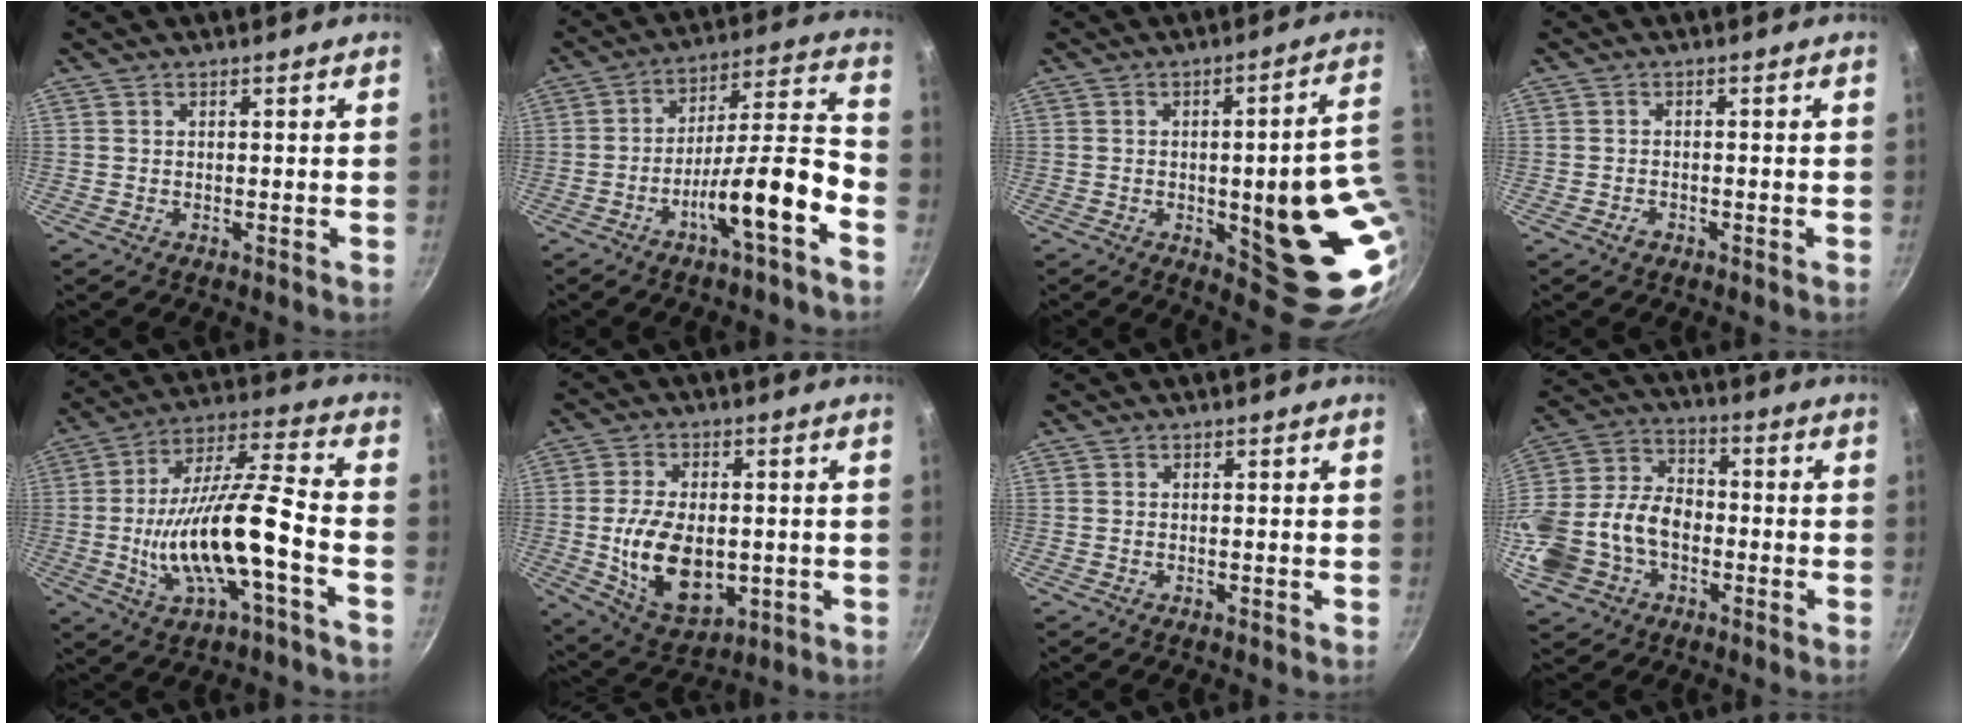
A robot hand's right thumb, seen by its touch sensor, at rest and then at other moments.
{"total": 14.1, "force": [-6.6, 2.4, 12.2], "torque": [-0.182, 0.057, -0.108]}
{"total": 20.0, "force": [-1.6, 6.7, 18.8], "torque": [-0.188, -0.004, -0.014]}
{"total": 1.4, "force": [-1.0, 0.8, 0.6], "torque": [-0.015, 0.011, -0.018]}
{"total": 17.8, "force": [-4.6, 4.8, 16.5], "torque": [-0.302, 0.036, -0.083]}
{"total": 14.9, "force": [-1.4, 9.3, 11.5], "torque": [-0.185, -0.006, -0.009]}
{"total": 0.0}
{"total": 18.9, "force": [-4.5, 13.8, 12.1], "torque": [-0.250, 0.056, -0.085]}